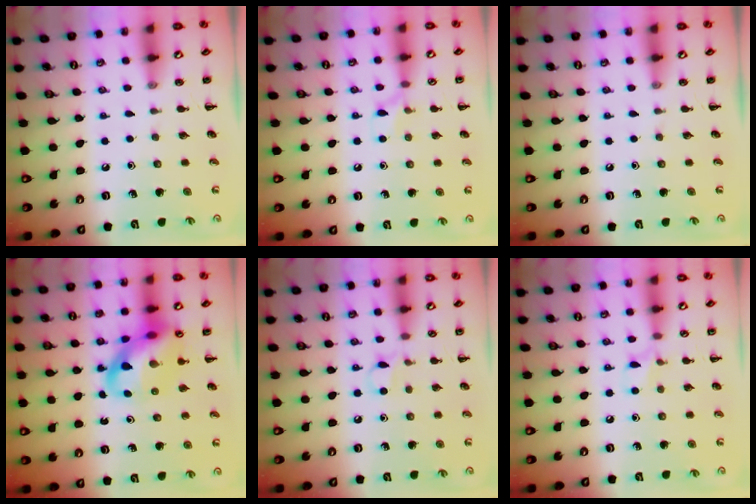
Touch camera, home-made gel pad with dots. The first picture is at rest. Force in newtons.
{"total": 5.8, "press": 5.3, "slide": 2.2}
{"total": 0.0}
{"total": 14.2, "press": 13.7, "slide": 3.7}
{"total": 3.6, "press": 3.5, "slide": 1.1}
{"total": 4.8, "press": 4.5, "slide": 1.7}